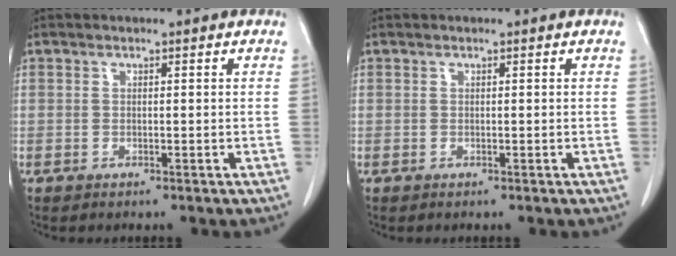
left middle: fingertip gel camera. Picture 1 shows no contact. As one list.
[{"total": 0.0}]